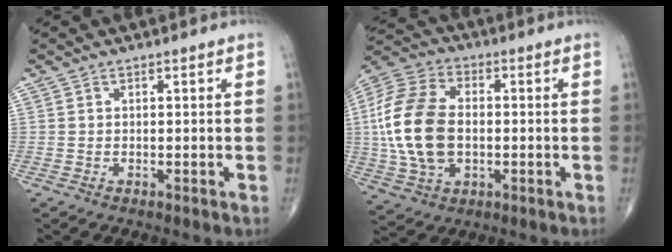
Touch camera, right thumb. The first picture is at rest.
{"total": 18.3, "force": [-0.4, 11.6, 14.2], "torque": [-0.296, 0.011, -0.007]}